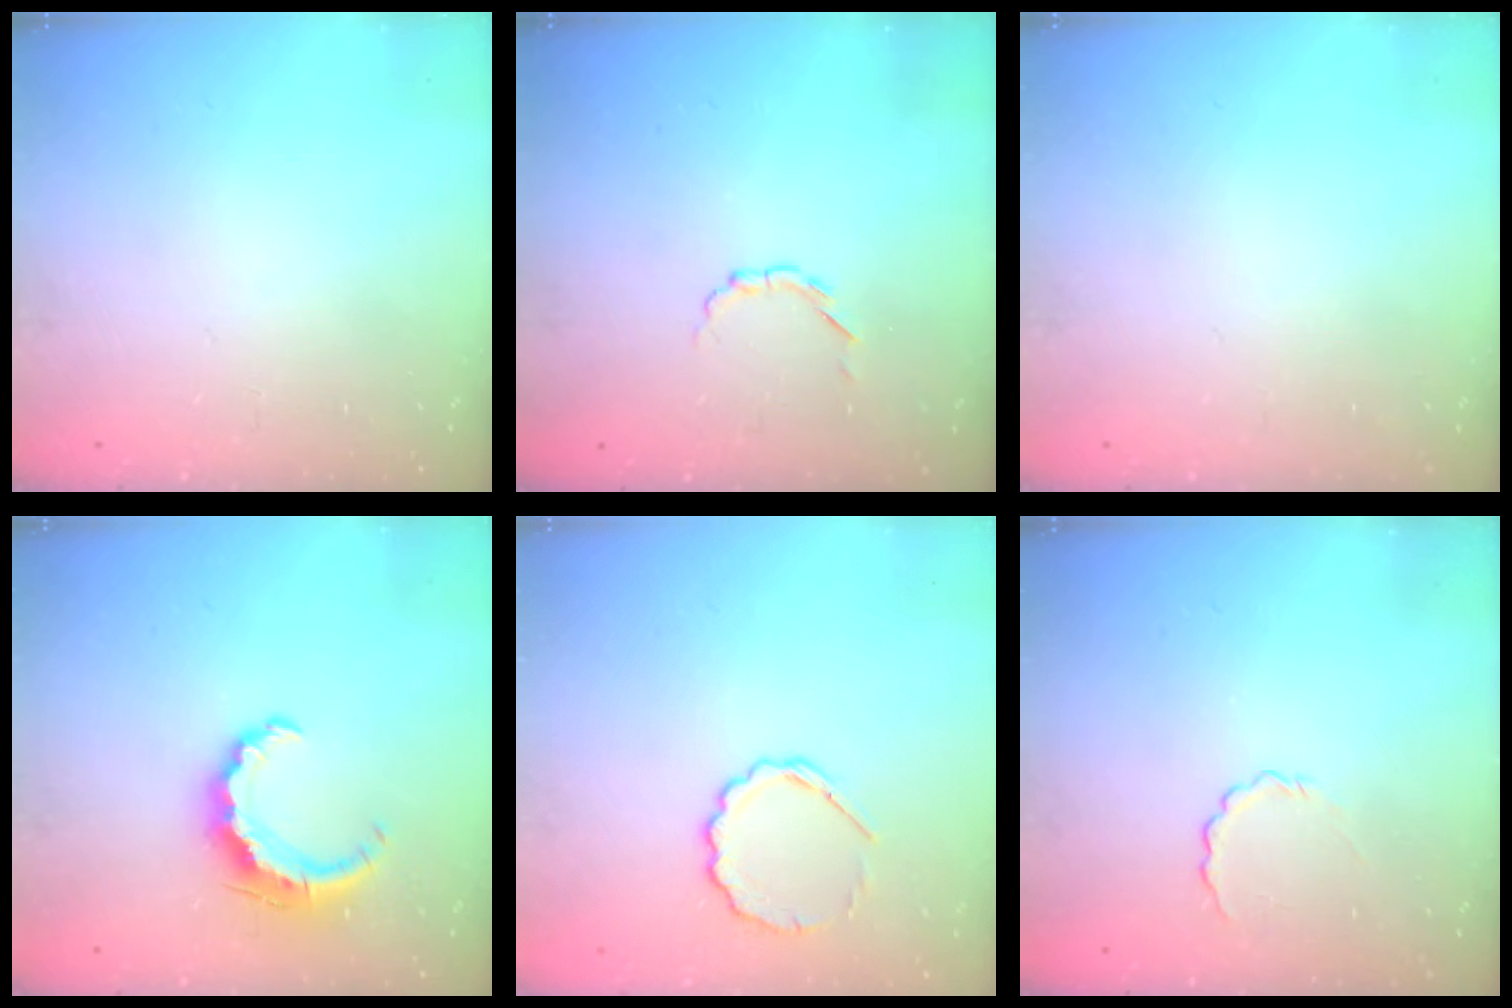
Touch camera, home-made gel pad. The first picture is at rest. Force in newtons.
{"total": 2.3, "press": 2.2, "slide": 0.8}
{"total": 0.0}
{"total": 8.5, "press": 8.4, "slide": 0.3}
{"total": 7.4, "press": 7.1, "slide": 2.0}
{"total": 3.0, "press": 2.8, "slide": 0.9}